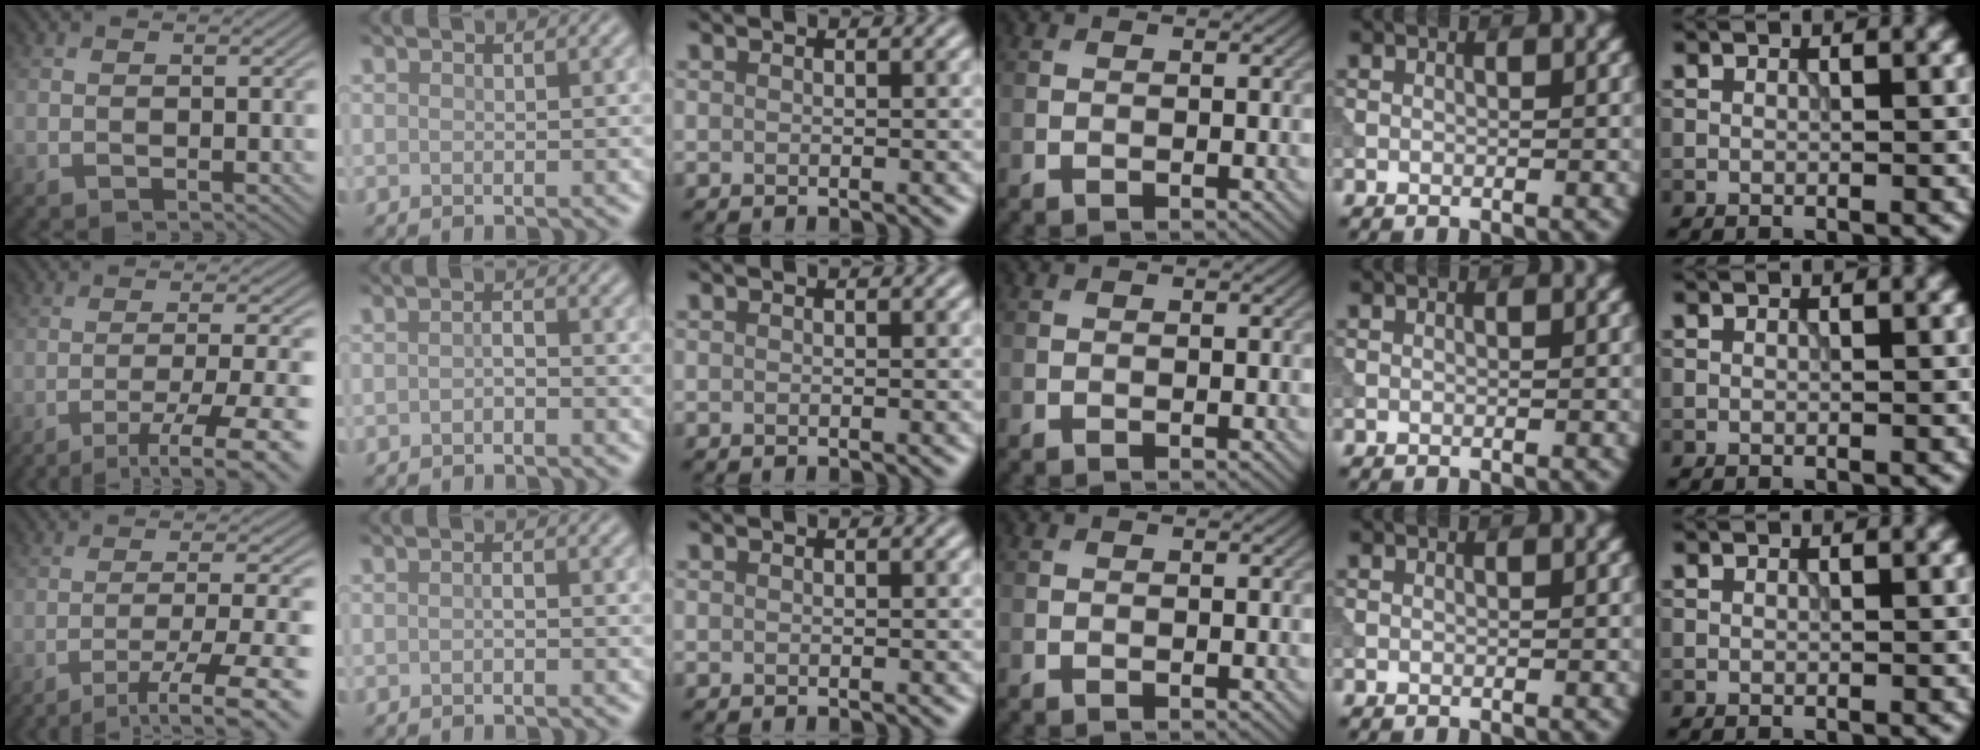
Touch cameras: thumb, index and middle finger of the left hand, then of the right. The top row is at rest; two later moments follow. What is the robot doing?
{"motion": "extract", "object": "tissue"}